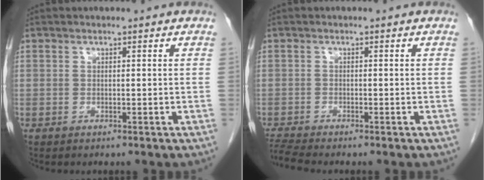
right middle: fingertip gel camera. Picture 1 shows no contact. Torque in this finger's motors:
{"motor_torque": [0.22, -0.21, -0.02, 0.00]}